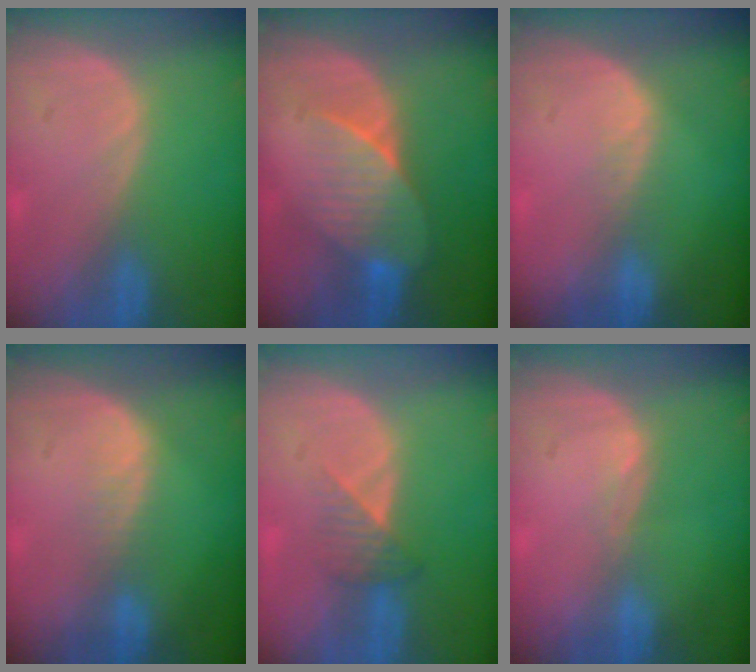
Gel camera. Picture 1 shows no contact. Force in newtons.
{"total": 7.2, "press": 6.6, "slide": 2.8}
{"total": 2.0, "press": 1.1, "slide": 1.7}
{"total": 2.0, "press": 2.0, "slide": 0.1}
{"total": 3.3, "press": 3.0, "slide": 1.5}
{"total": 1.0, "press": 0.7, "slide": 0.7}